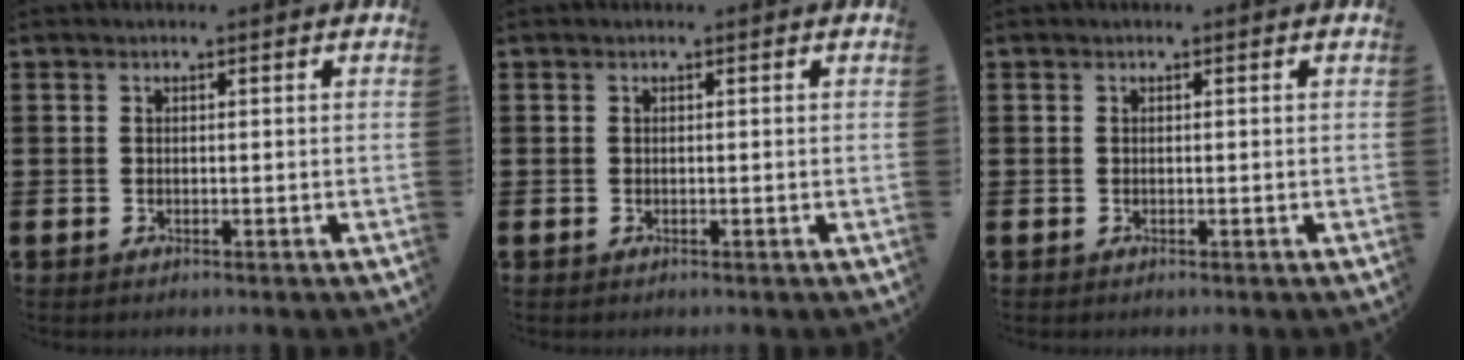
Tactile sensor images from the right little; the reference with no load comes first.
{"total": 0.0}
{"total": 0.0}